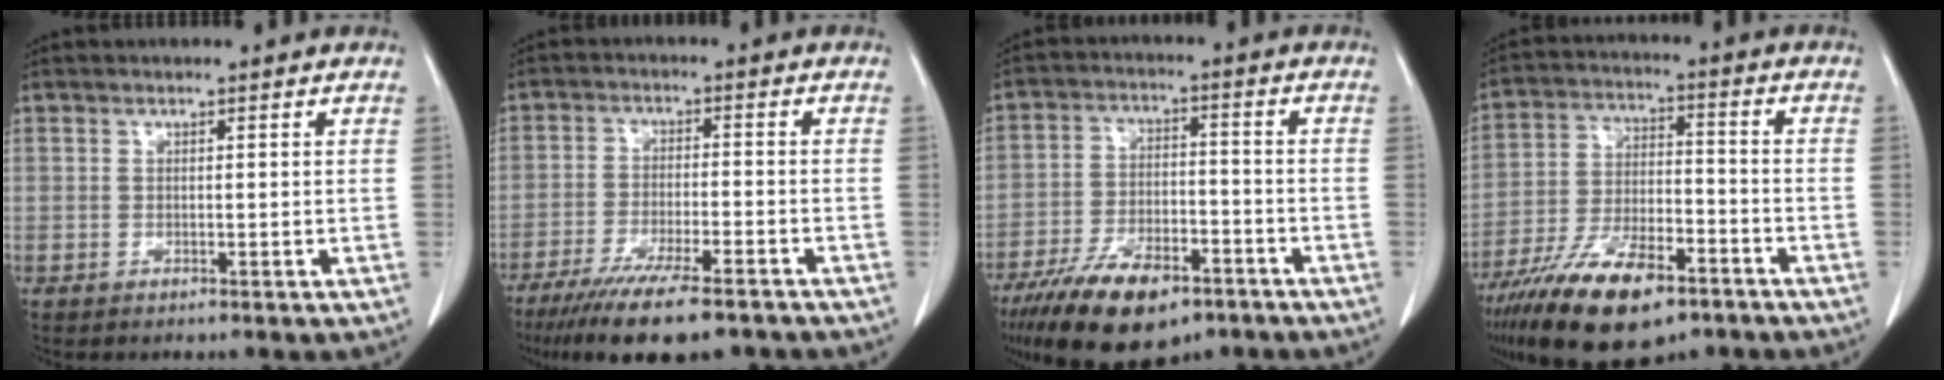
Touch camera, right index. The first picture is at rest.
{"total": 13.8, "force": [-10.6, 2.2, 8.5], "torque": [-0.142, -0.032, -0.169]}
{"total": 14.6, "force": [-9.8, 5.6, 9.3], "torque": [-0.175, -0.015, -0.165]}
{"total": 16.2, "force": [-10.6, 5.4, 10.9], "torque": [-0.223, -0.023, -0.188]}